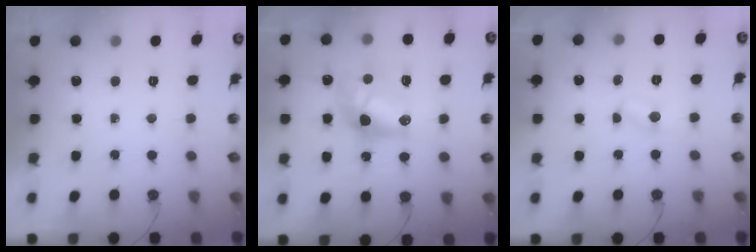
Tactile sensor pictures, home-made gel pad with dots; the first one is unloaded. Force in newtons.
{"total": 12.6, "press": 12.6, "slide": 0.9}
{"total": 2.5, "press": 2.5, "slide": 0.3}